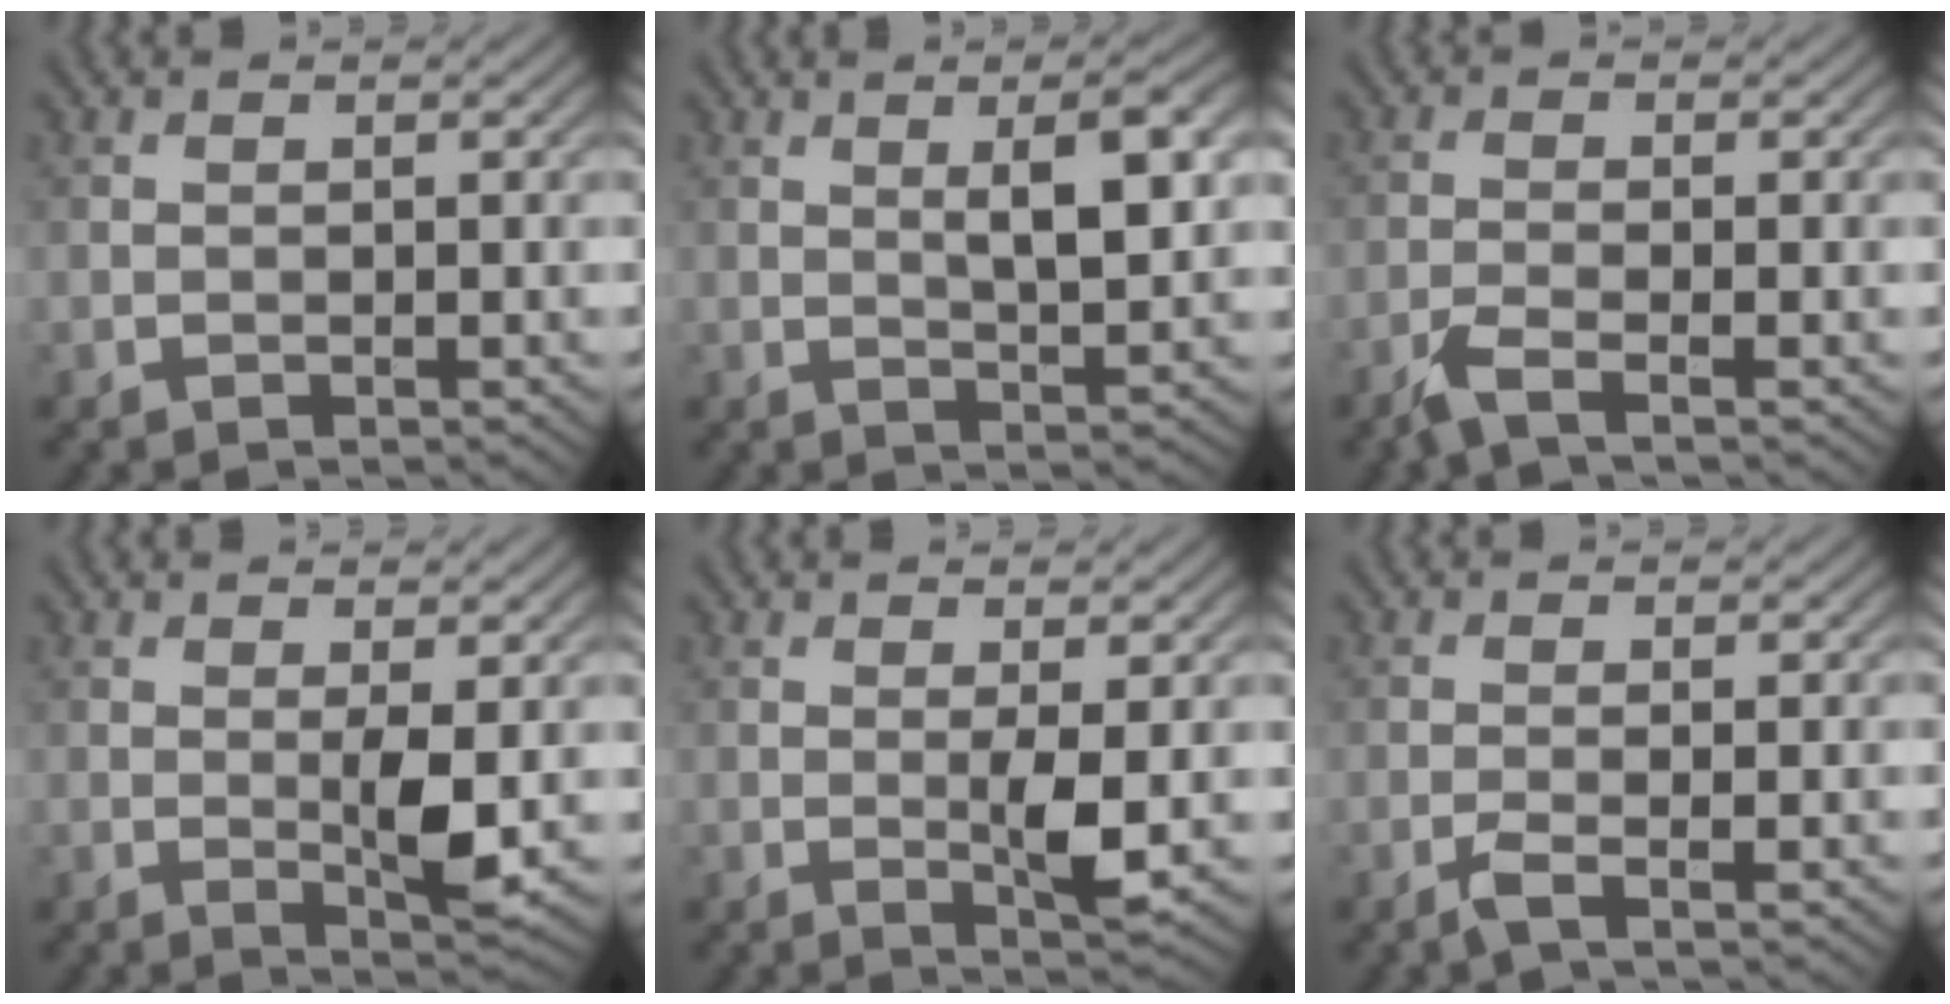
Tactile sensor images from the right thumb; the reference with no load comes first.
{"total": 6.4, "force": [1.8, 1.8, 5.9], "torque": [-0.094, 0.005, 0.031]}
{"total": 3.0, "force": [-2.1, 0.3, 2.2], "torque": [-0.045, 0.000, -0.056]}
{"total": 3.6, "force": [0.3, 0.7, 3.5], "torque": [-0.070, -0.008, 0.007]}
{"total": 3.1, "force": [0.2, 0.4, 3.1], "torque": [-0.064, -0.008, 0.005]}
{"total": 1.9, "force": [-0.9, 0.1, 1.7], "torque": [-0.037, 0.005, -0.025]}